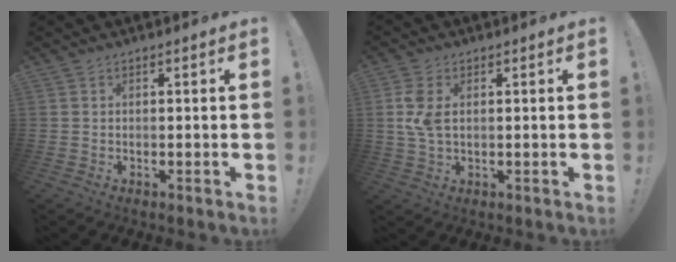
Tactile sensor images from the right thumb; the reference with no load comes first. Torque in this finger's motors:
{"motor_torque": [0.03, 0.15, 0.05, 0.05, 0.03]}